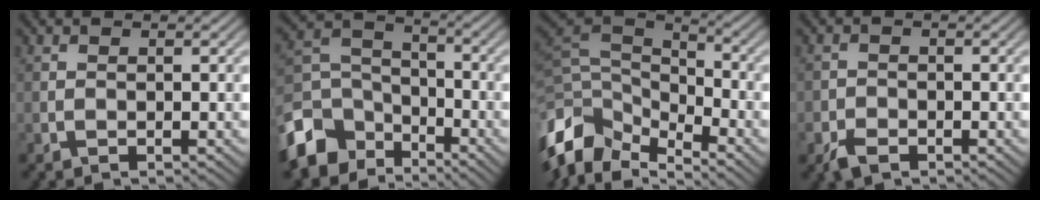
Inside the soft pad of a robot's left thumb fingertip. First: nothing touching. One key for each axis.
{"total": 10.9, "fx": -6.8, "fy": 7.2, "fz": 4.6, "tx": -0.119, "ty": -0.013, "tz": -0.151}
{"total": 10.4, "fx": -5.2, "fy": 6.0, "fz": 6.7, "tx": -0.165, "ty": -0.005, "tz": -0.106}
{"total": 2.7, "fx": -1.7, "fy": 1.7, "fz": 1.2, "tx": -0.027, "ty": -0.006, "tz": -0.040}